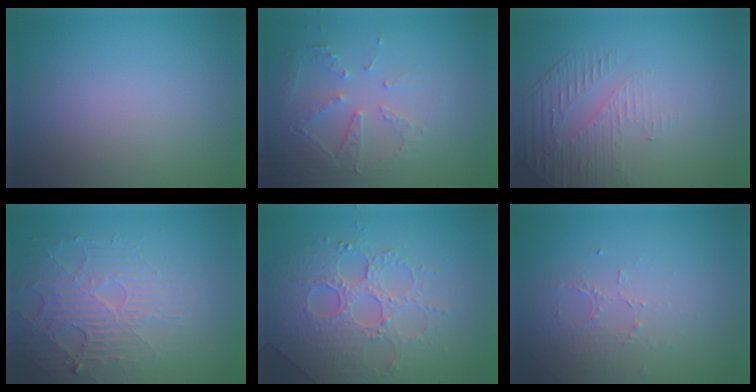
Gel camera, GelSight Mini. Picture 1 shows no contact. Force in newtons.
{"total": 5.3, "press": 3.7, "slide": 3.8}
{"total": 1.9, "press": 1.3, "slide": 1.3}
{"total": 4.9, "press": 4.2, "slide": 2.5}
{"total": 5.1, "press": 4.9, "slide": 1.2}
{"total": 1.4, "press": 0.8, "slide": 1.2}